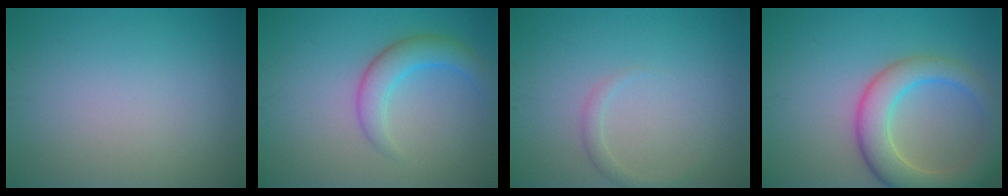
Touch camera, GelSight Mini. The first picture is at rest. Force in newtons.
{"total": 3.4, "press": 3.4, "slide": 0.2}
{"total": 1.2, "press": 1.2, "slide": 0.1}
{"total": 6.5, "press": 6.4, "slide": 0.4}